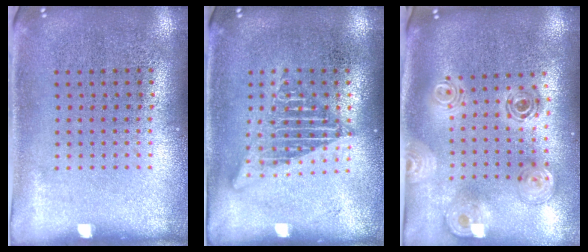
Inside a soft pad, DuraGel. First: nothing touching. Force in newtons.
{"total": 1.7, "press": 1.7, "slide": 0.2}
{"total": 1.5, "press": 1.3, "slide": 0.7}